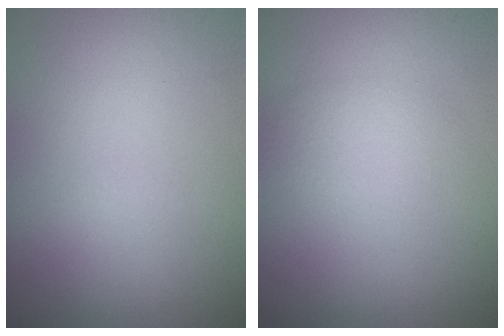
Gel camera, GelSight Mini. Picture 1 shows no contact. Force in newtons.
{"total": 1.8, "press": 1.8, "slide": 0.0}